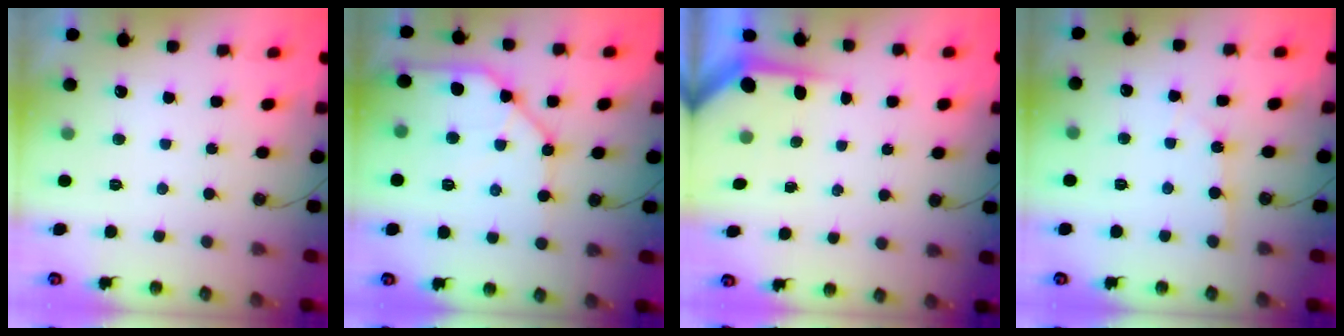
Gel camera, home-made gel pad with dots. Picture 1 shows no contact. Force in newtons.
{"total": 11.1, "press": 11.0, "slide": 1.1}
{"total": 3.6, "press": 3.6, "slide": 0.4}
{"total": 2.2, "press": 2.2, "slide": 0.3}